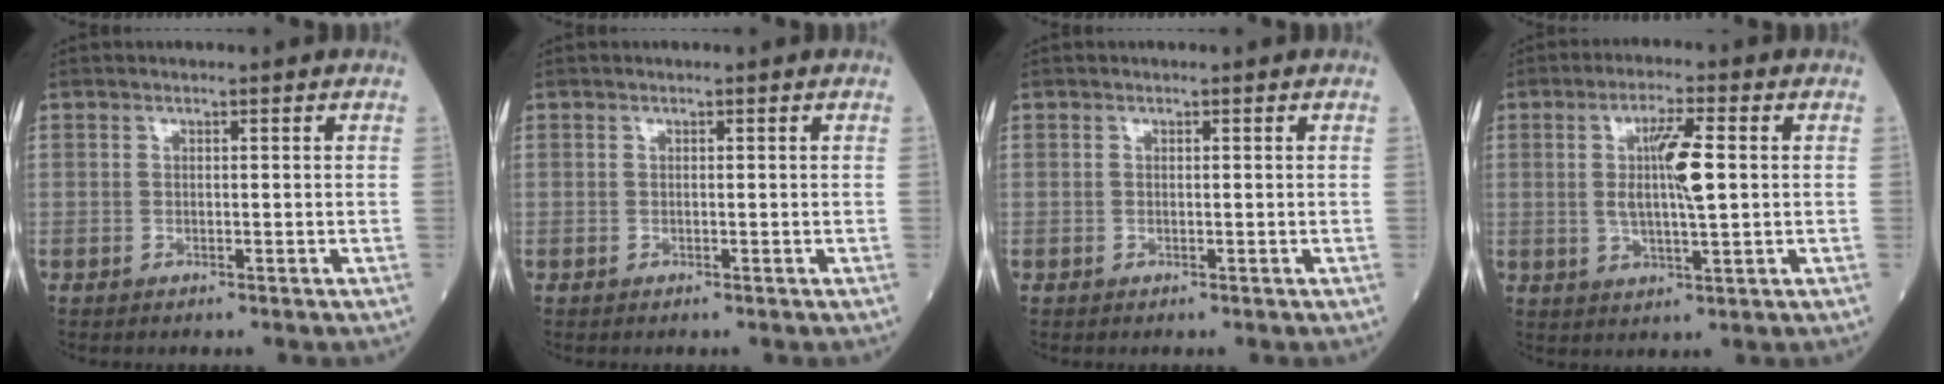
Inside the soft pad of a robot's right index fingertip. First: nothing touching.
{"total": 0.0}
{"total": 0.0}
{"total": 7.4, "force": [0.9, 0.8, 7.3], "torque": [-0.135, 0.001, 0.017]}